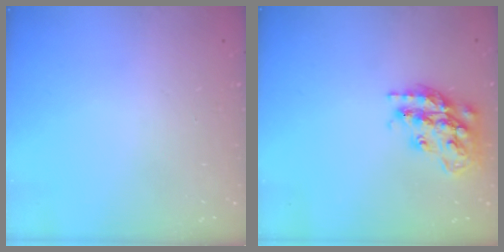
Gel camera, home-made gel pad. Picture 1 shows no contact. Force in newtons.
{"total": 19.3, "press": 19.3, "slide": 1.4}